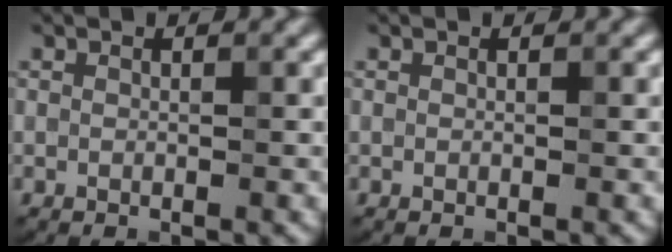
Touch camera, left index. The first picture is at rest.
{"total": 0.0}